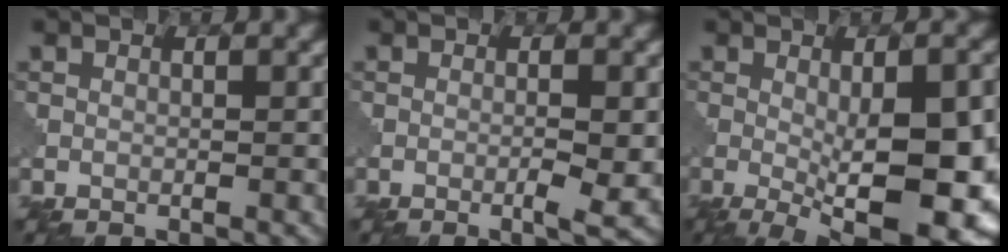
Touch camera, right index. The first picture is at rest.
{"total": 2.3, "force": [-0.7, 0.2, 2.2], "torque": [-0.037, 0.000, -0.014]}
{"total": 11.2, "force": [-2.3, 3.1, 10.5], "torque": [-0.161, -0.019, -0.027]}